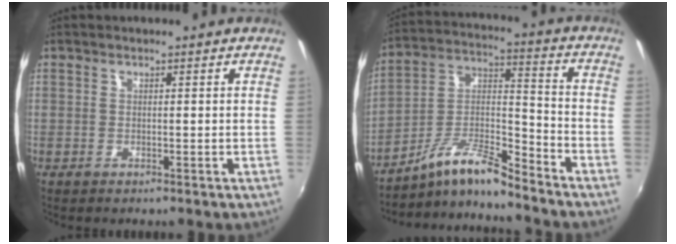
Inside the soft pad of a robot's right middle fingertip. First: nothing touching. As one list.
[{"total": 10.7, "force": [-9.4, 0.7, 5.2], "torque": [-0.112, 0.020, -0.185]}]